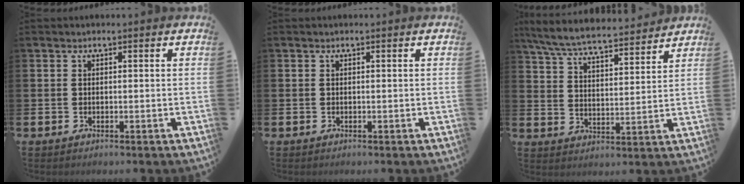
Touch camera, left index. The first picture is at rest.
{"total": 0.0}
{"total": 7.0, "force": [6.6, 0.9, 2.2], "torque": [-0.066, -0.044, 0.115]}